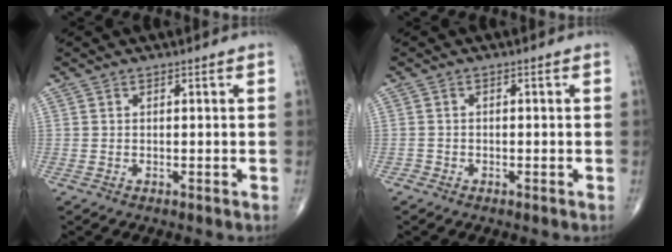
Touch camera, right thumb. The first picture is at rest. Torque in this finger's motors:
{"motor_torque": [-0.13, -0.15, -0.04, 0.01, -0.03]}